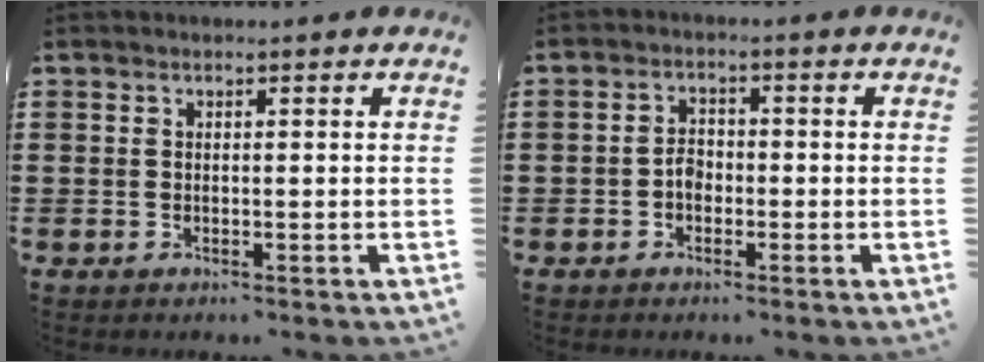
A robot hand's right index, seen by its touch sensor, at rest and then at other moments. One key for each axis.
{"total": 2.2, "fx": -0.9, "fy": 1.5, "fz": 1.3, "tx": -0.027, "ty": 0.005, "tz": -0.020}